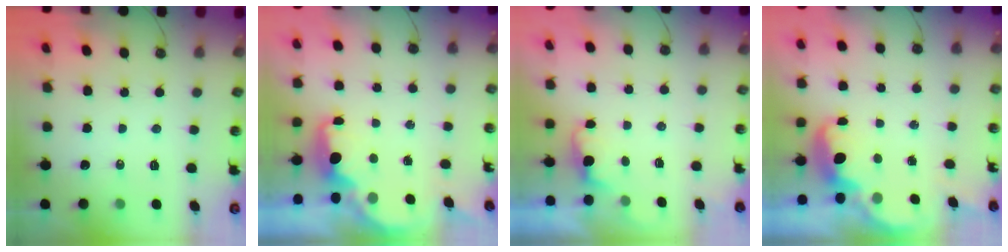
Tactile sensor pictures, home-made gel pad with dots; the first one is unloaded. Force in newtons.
{"total": 2.4, "press": 2.3, "slide": 0.8}
{"total": 1.1, "press": 0.8, "slide": 0.8}
{"total": 2.7, "press": 2.6, "slide": 0.7}